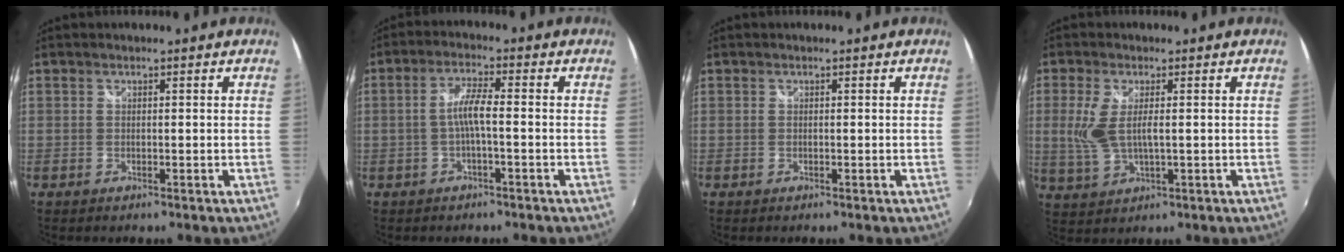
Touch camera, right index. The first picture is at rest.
{"total": 4.1, "force": [-1.1, 0.2, 4.0], "torque": [-0.082, 0.007, -0.021]}
{"total": 0.0}
{"total": 6.3, "force": [0.4, 2.3, 5.8], "torque": [-0.131, -0.005, 0.012]}